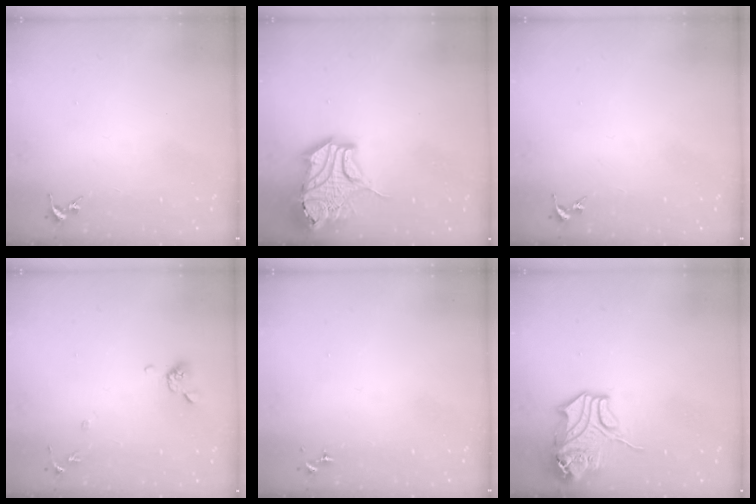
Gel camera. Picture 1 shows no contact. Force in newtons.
{"total": 19.2, "press": 19.0, "slide": 3.0}
{"total": 0.0}
{"total": 8.3, "press": 8.2, "slide": 1.6}
{"total": 0.0}
{"total": 13.8, "press": 13.7, "slide": 2.0}